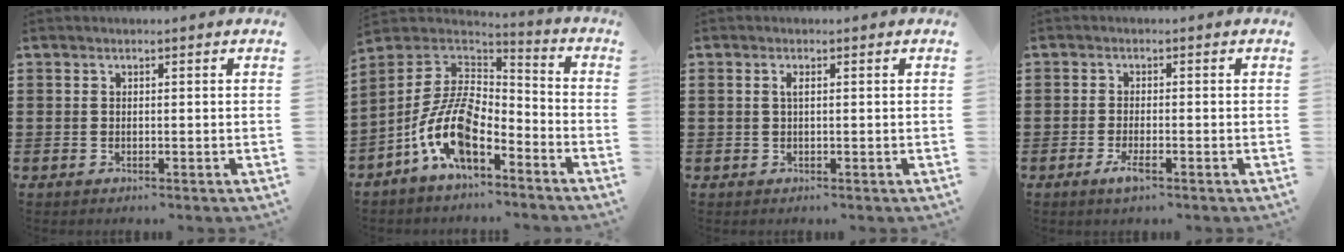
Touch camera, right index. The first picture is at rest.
{"total": 12.7, "force": [-6.4, 5.6, 9.4], "torque": [-0.222, -0.002, -0.132]}
{"total": 1.1, "force": [0.2, 0.3, 1.0], "torque": [-0.021, 0.004, 0.003]}
{"total": 2.4, "force": [-1.2, 0.3, 2.0], "torque": [-0.048, -0.011, -0.025]}